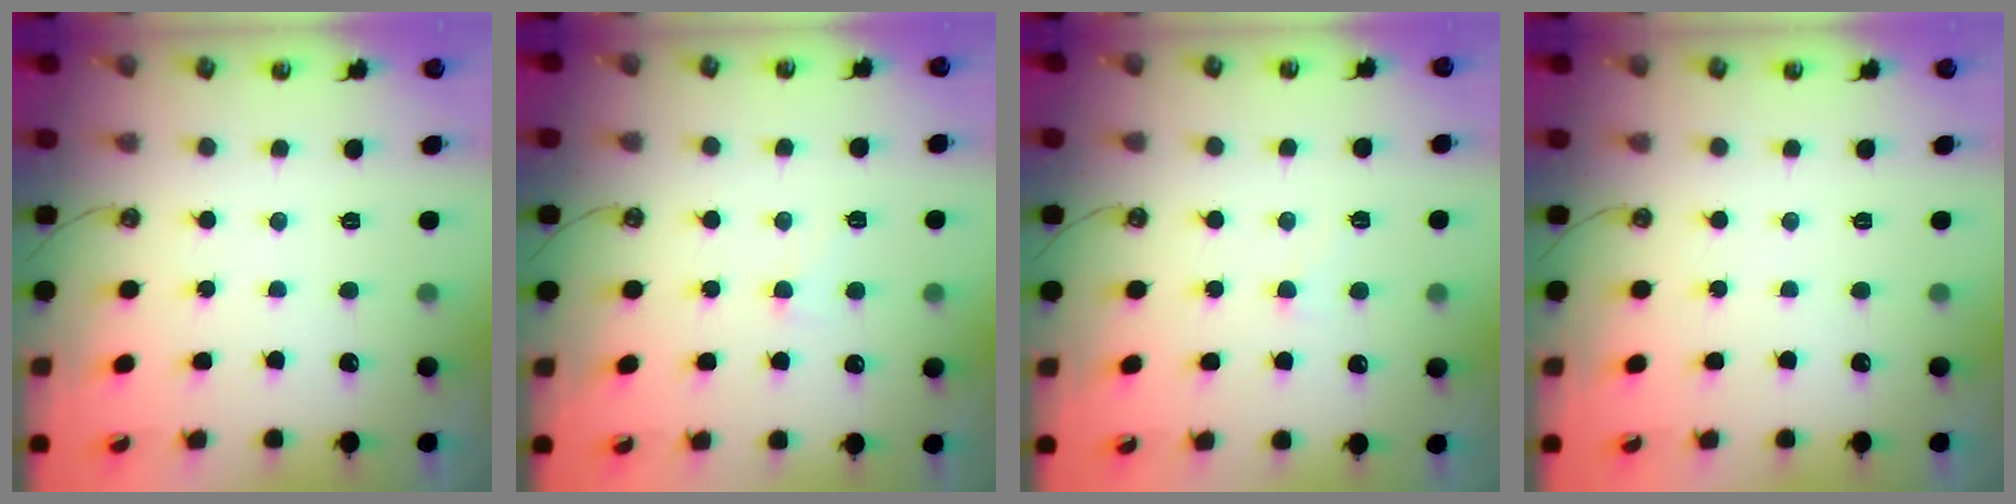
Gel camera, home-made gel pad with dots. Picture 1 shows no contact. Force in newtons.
{"total": 1.0, "press": 0.8, "slide": 0.5}
{"total": 1.9, "press": 1.8, "slide": 0.6}
{"total": 0.0}